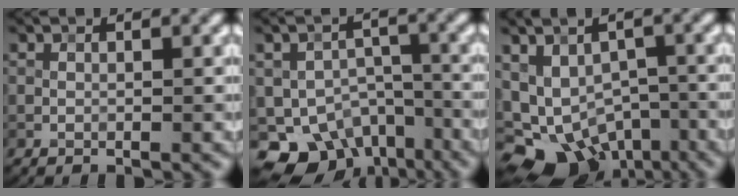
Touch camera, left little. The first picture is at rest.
{"total": 8.7, "force": [-5.5, 5.8, 3.6], "torque": [-0.046, -0.014, -0.085]}
{"total": 11.4, "force": [-6.1, 7.8, 5.7], "torque": [-0.082, -0.021, -0.074]}